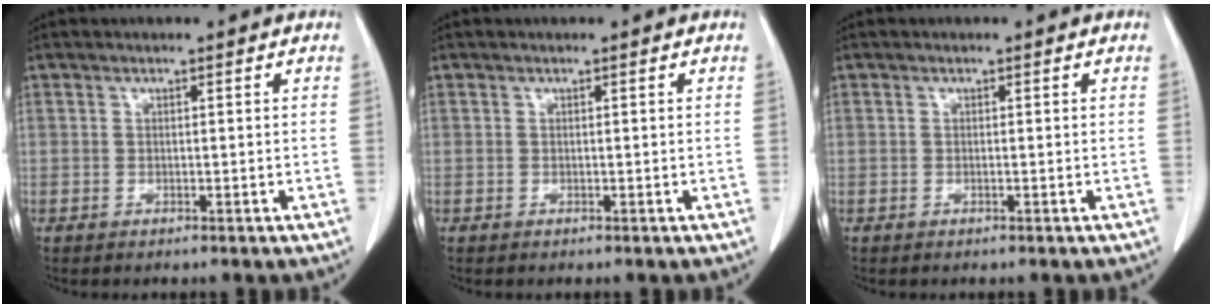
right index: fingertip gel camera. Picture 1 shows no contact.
{"total": 0.0}
{"total": 0.0}